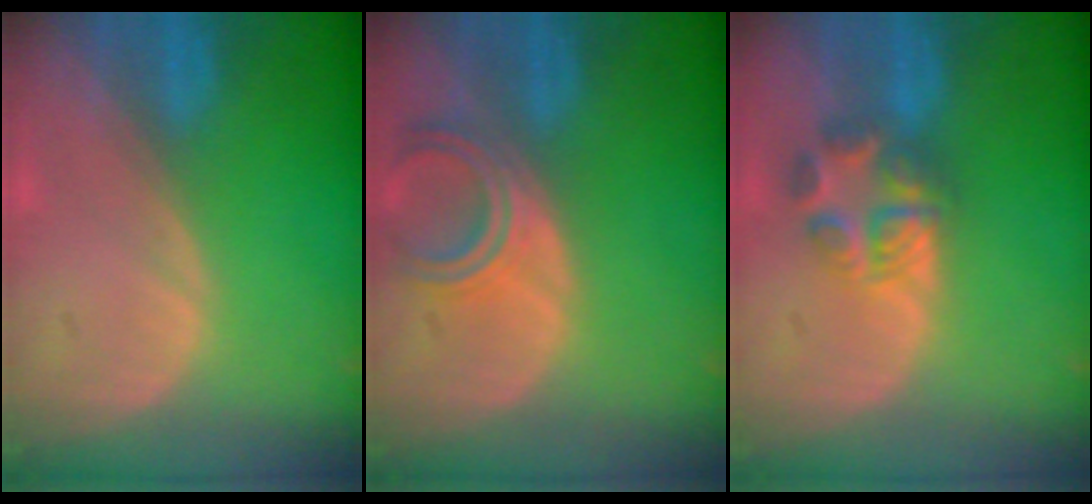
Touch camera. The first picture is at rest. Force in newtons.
{"total": 5.7, "press": 5.2, "slide": 2.4}
{"total": 5.6, "press": 5.5, "slide": 1.0}